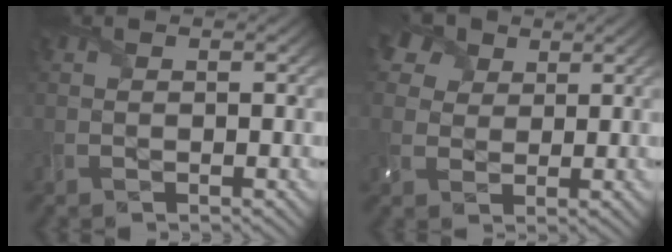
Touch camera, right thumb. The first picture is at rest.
{"total": 7.4, "force": [4.2, 5.1, 3.4], "torque": [-0.115, 0.025, 0.063]}